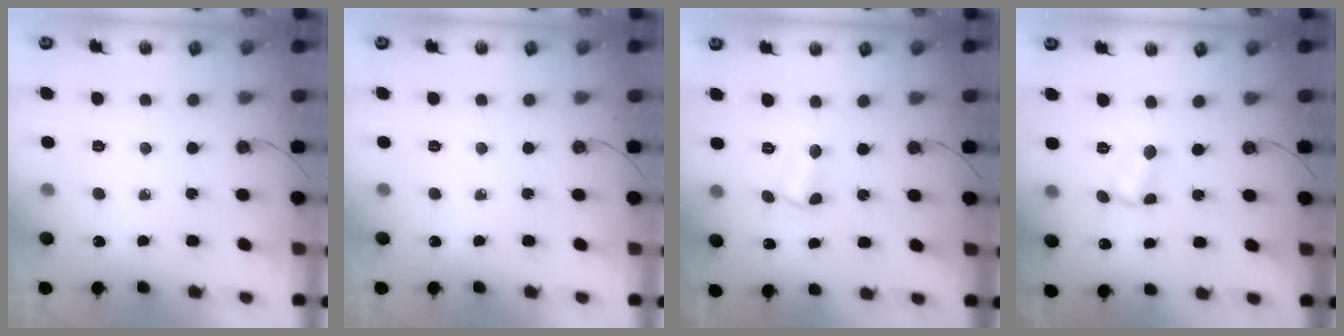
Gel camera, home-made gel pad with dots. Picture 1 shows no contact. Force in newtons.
{"total": 0.0}
{"total": 2.1, "press": 2.0, "slide": 0.5}
{"total": 1.8, "press": 1.8, "slide": 0.1}